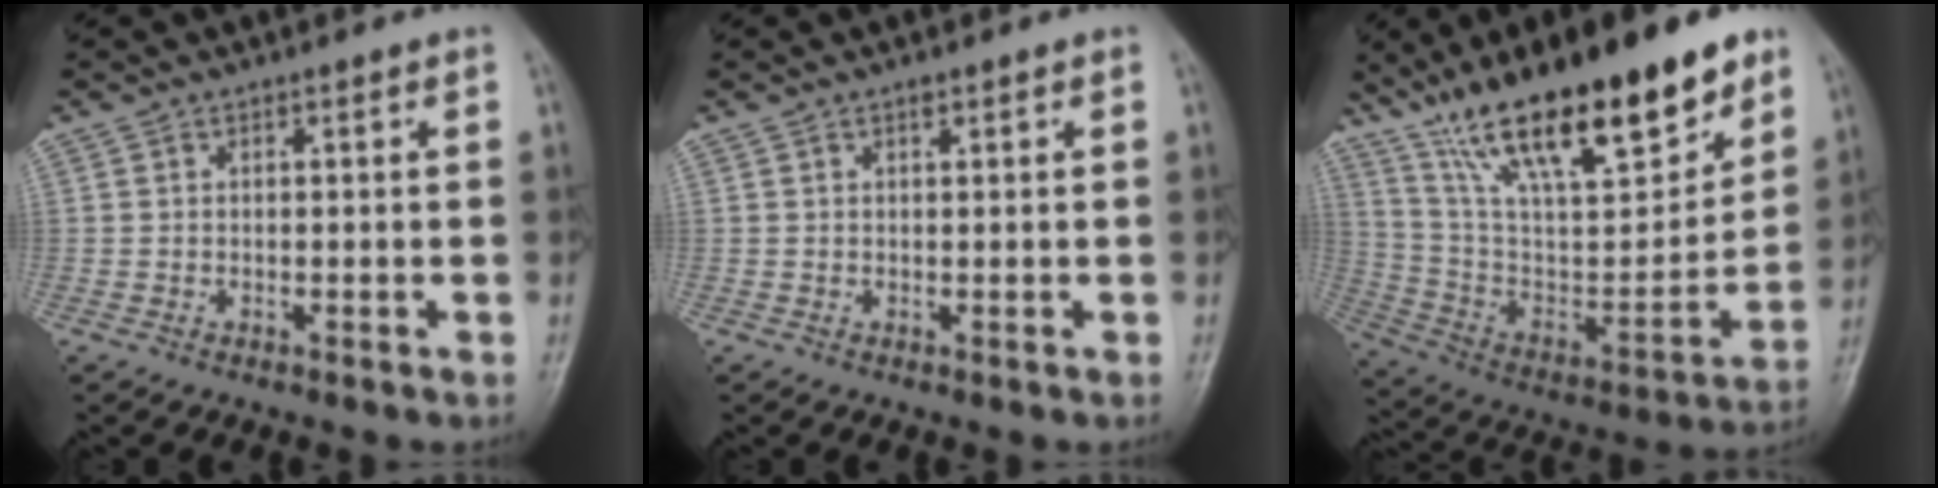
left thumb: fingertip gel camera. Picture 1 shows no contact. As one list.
[{"total": 0.8, "force": [0.5, 0.3, 0.5], "torque": [-0.008, -0.002, 0.008]}, {"total": 29.5, "force": [18.9, 9.5, 20.5], "torque": [-0.307, -0.045, 0.325]}]